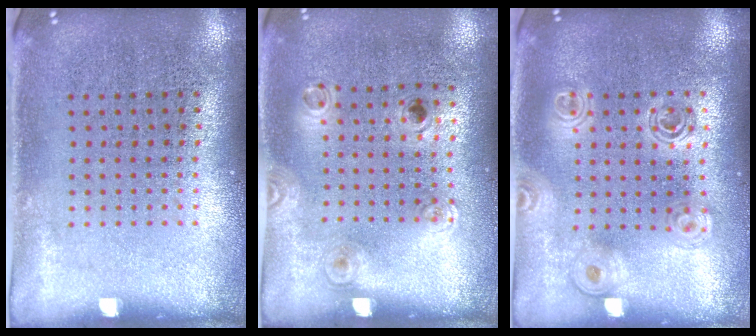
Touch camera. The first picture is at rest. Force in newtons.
{"total": 1.2, "press": 0.8, "slide": 0.8}
{"total": 1.7, "press": 1.4, "slide": 0.8}